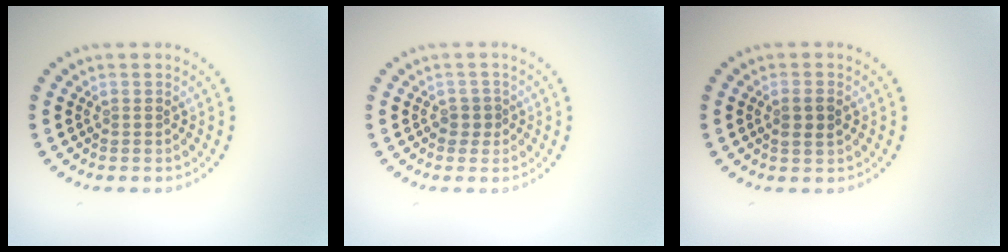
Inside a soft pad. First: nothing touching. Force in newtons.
{"total": 1.0, "press": 0.8, "slide": 0.7}
{"total": 1.8, "press": 1.7, "slide": 0.4}